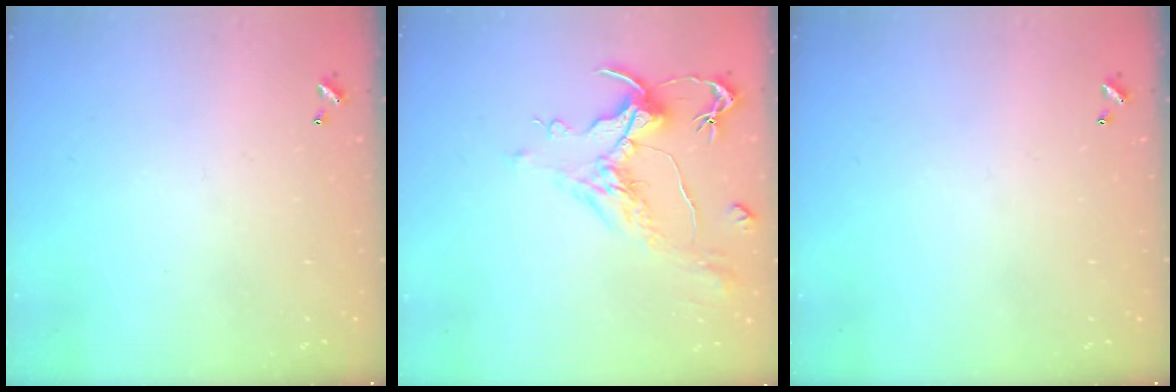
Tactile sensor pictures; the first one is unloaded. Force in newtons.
{"total": 1.6, "press": 0.7, "slide": 1.4}
{"total": 0.0}